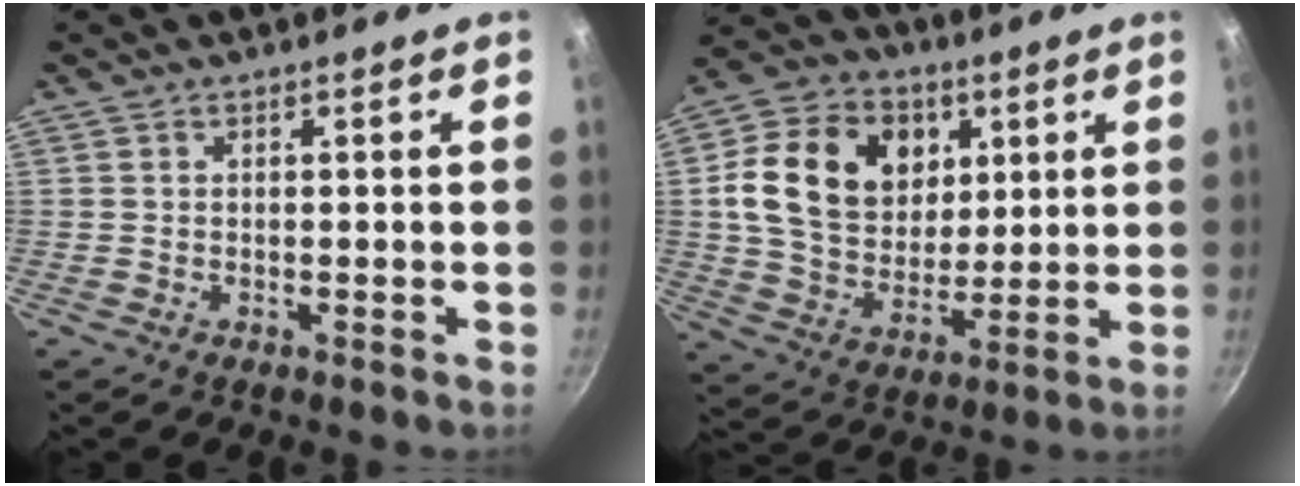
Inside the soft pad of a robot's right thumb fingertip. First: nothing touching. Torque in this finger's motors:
{"motor_torque": [0.29, 0.53, 0.53, -0.35, 0.24]}